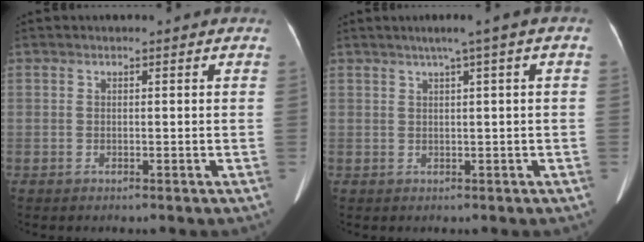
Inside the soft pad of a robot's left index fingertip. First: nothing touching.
{"total": 3.9, "force": [1.5, -0.6, 3.5], "torque": [-0.057, 0.014, 0.025]}